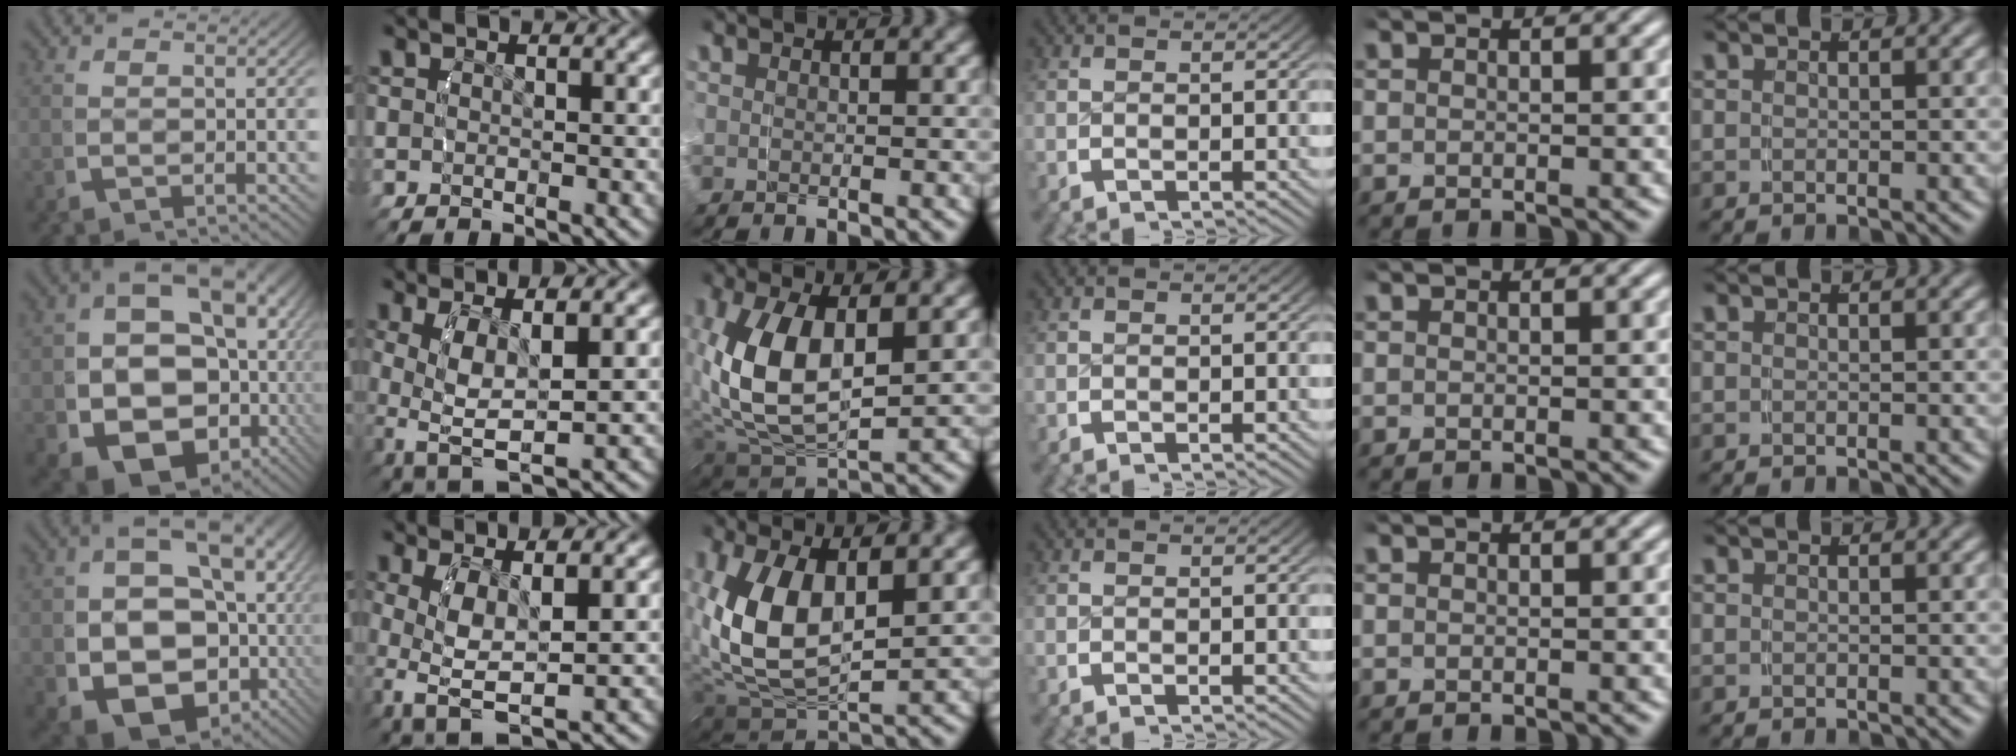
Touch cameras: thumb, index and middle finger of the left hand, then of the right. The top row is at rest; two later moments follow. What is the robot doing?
{"motion": "grasp_and_lifting", "object": "towel"}